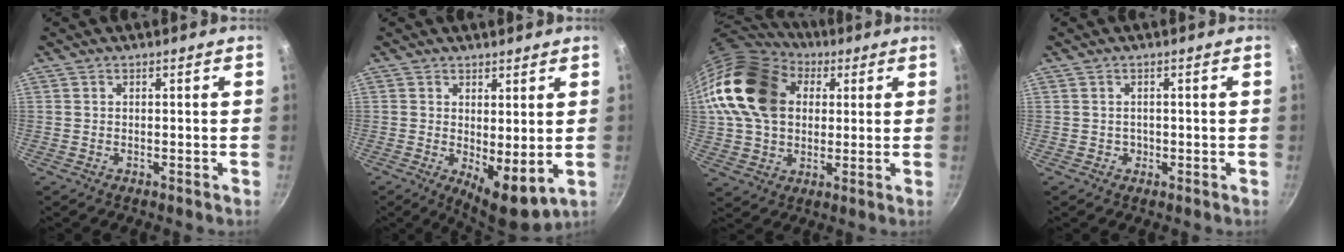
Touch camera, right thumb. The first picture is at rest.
{"total": 7.5, "force": [0.6, 3.1, 6.8], "torque": [-0.088, -0.025, 0.017]}
{"total": 21.9, "force": [5.3, 16.0, 13.9], "torque": [-0.243, 0.022, 0.090]}
{"total": 0.9, "force": [-0.2, 0.9, 0.2], "torque": [0.004, -0.001, 0.001]}